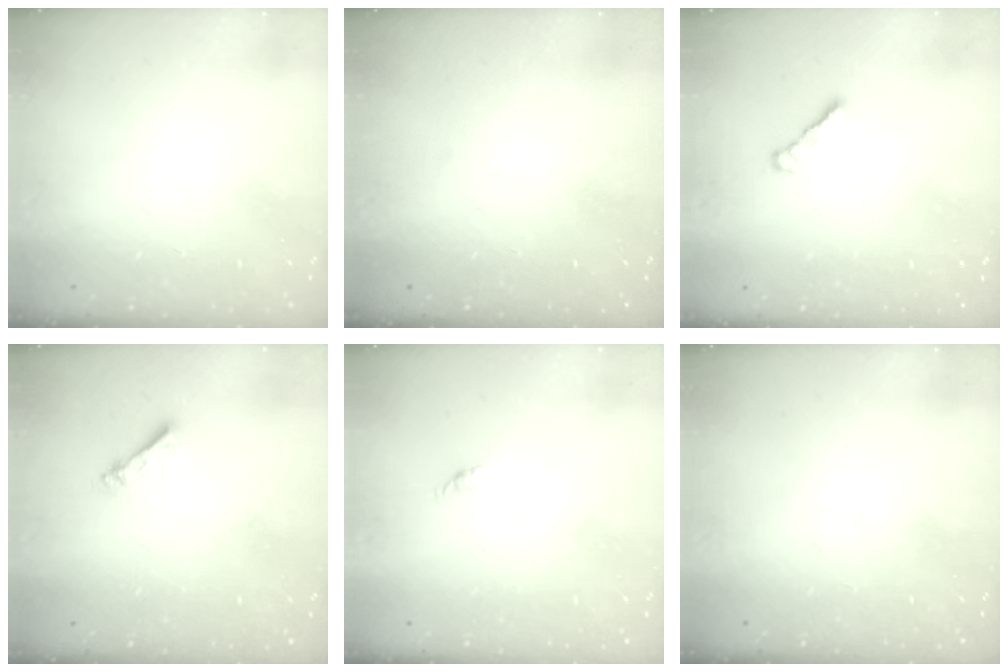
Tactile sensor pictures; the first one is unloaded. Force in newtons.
{"total": 0.0}
{"total": 2.5, "press": 2.4, "slide": 0.6}
{"total": 2.4, "press": 2.4, "slide": 0.4}
{"total": 0.0}
{"total": 0.0}